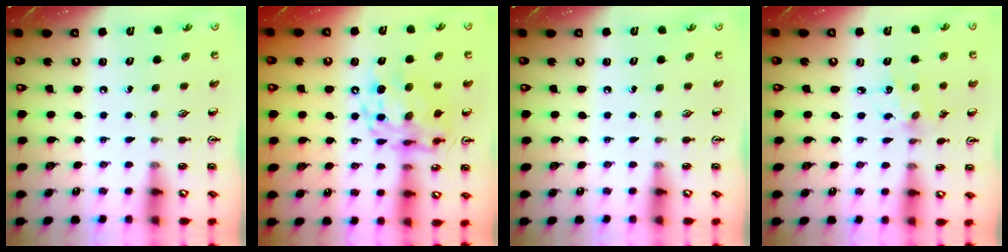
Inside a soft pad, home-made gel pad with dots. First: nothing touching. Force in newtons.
{"total": 12.9, "press": 12.8, "slide": 1.3}
{"total": 0.0}
{"total": 4.1, "press": 3.9, "slide": 1.4}